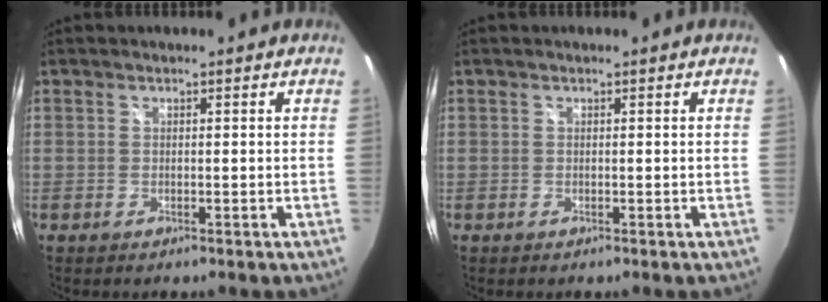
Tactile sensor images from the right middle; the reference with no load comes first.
{"total": 0.0}